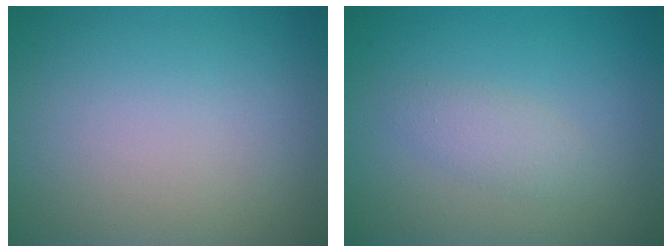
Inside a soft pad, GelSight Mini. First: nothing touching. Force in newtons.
{"total": 1.7, "press": 1.7, "slide": 0.1}